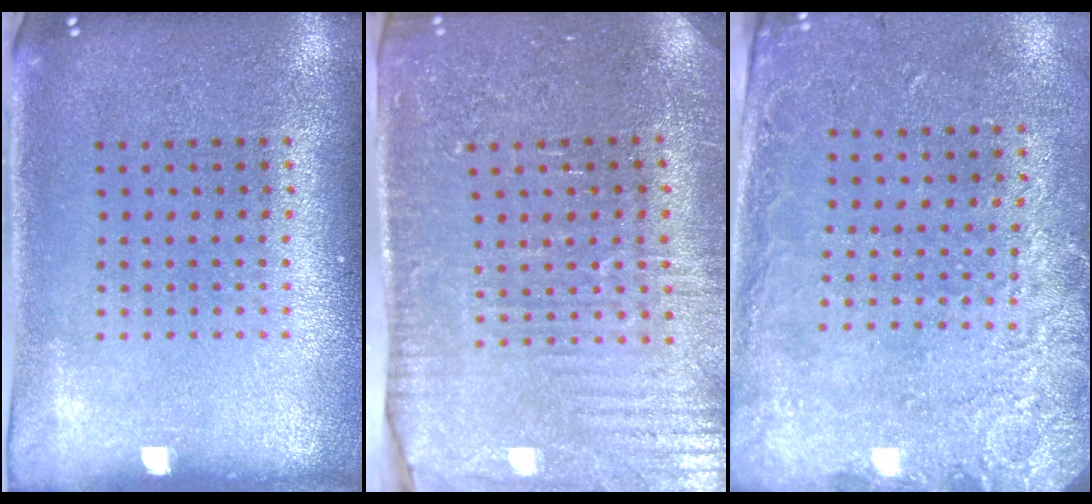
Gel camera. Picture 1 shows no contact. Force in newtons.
{"total": 3.5, "press": 3.4, "slide": 0.5}
{"total": 2.6, "press": 1.9, "slide": 1.8}